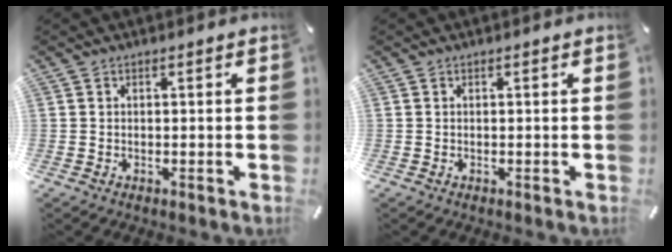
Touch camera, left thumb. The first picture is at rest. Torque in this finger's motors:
{"motor_torque": [0.00, 0.00, 0.01, 0.02, 0.00]}